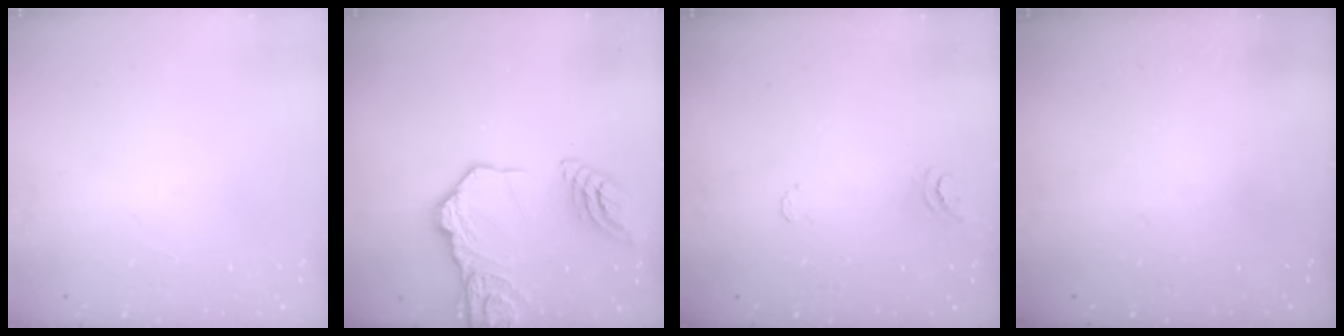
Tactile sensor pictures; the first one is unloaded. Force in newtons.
{"total": 15.8, "press": 15.8, "slide": 0.8}
{"total": 6.4, "press": 6.3, "slide": 0.5}
{"total": 0.0}